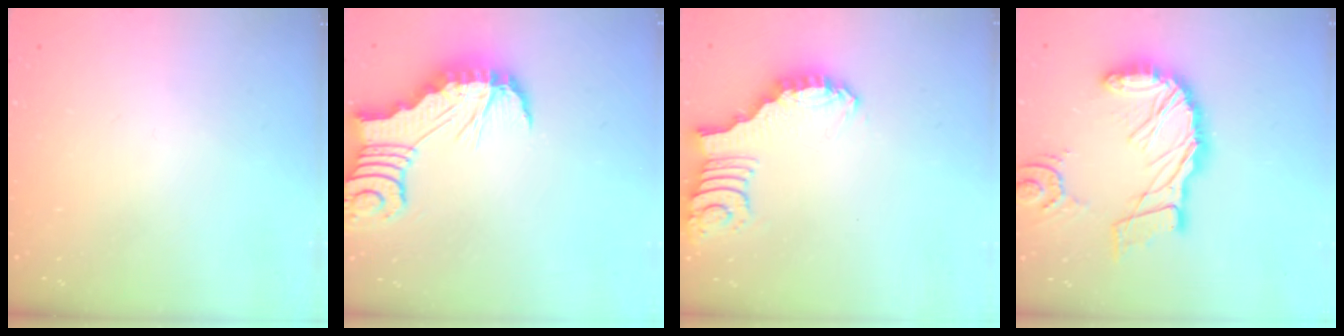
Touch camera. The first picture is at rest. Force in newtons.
{"total": 4.4, "press": 4.4, "slide": 0.5}
{"total": 2.7, "press": 2.7, "slide": 0.2}
{"total": 21.6, "press": 21.5, "slide": 2.6}